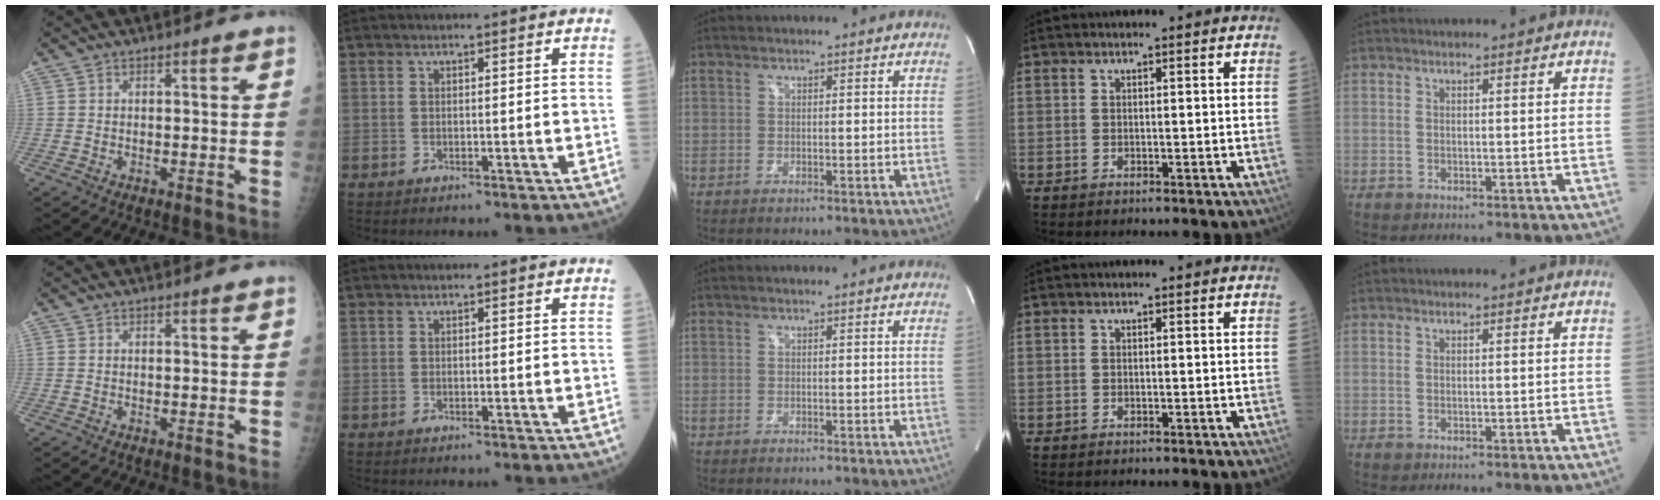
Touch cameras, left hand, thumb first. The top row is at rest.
{}